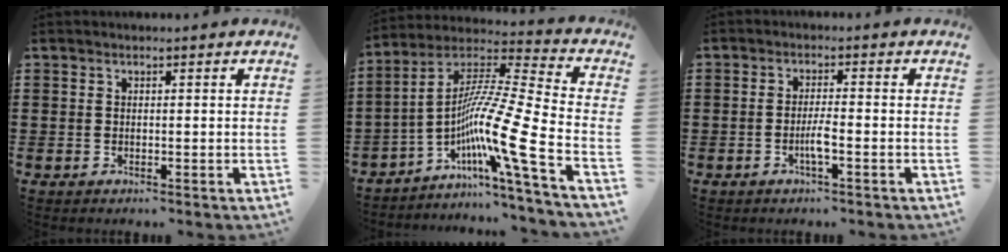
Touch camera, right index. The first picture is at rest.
{"total": 14.1, "force": [-5.5, 0.7, 13.0], "torque": [-0.247, -0.027, -0.114]}
{"total": 2.9, "force": [-1.1, 0.1, 2.7], "torque": [-0.055, -0.003, -0.023]}